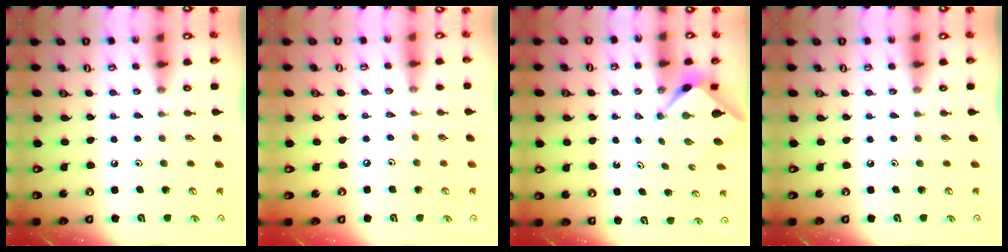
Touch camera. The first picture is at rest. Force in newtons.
{"total": 4.4, "press": 4.4, "slide": 0.7}
{"total": 2.7, "press": 2.7, "slide": 0.2}
{"total": 0.0}